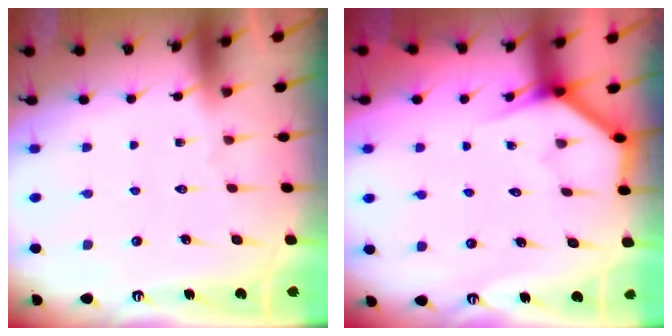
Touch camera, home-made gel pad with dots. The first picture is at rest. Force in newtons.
{"total": 3.8, "press": 3.8, "slide": 0.3}